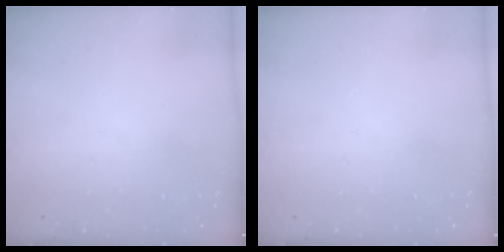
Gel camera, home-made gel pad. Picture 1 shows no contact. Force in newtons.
{"total": 0.0}